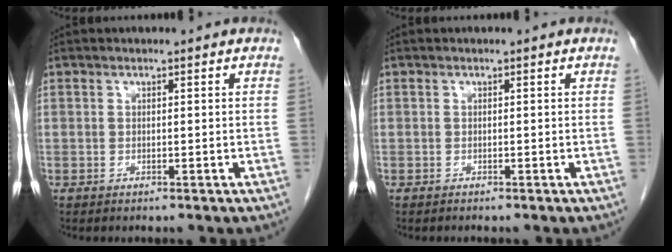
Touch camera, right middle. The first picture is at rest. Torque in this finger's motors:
{"motor_torque": [0.24, -0.06, 0.03, 0.01]}